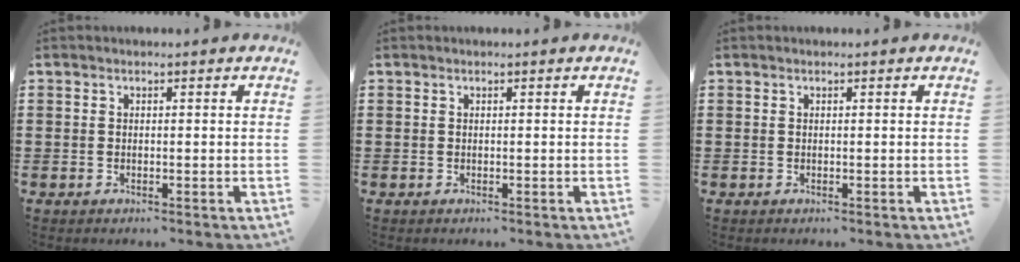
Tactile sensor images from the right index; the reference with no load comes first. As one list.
[{"total": 0.0}, {"total": 0.0}]